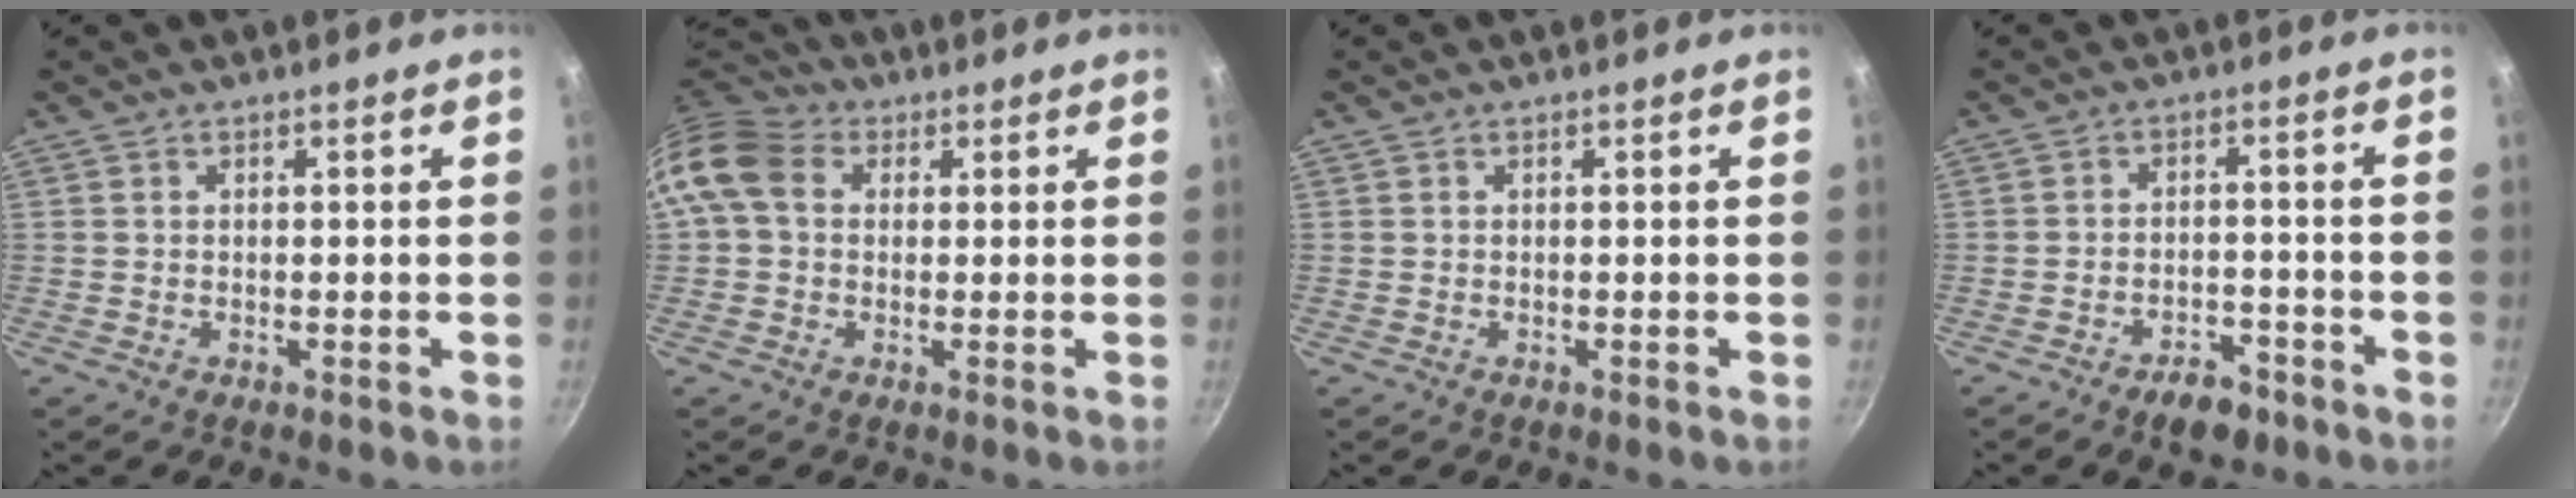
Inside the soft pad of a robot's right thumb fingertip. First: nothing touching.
{"total": 9.6, "force": [1.8, 7.5, 5.7], "torque": [-0.094, 0.017, 0.013]}
{"total": 0.0}
{"total": 5.9, "force": [-4.1, 3.0, 3.1], "torque": [-0.032, 0.033, -0.055]}